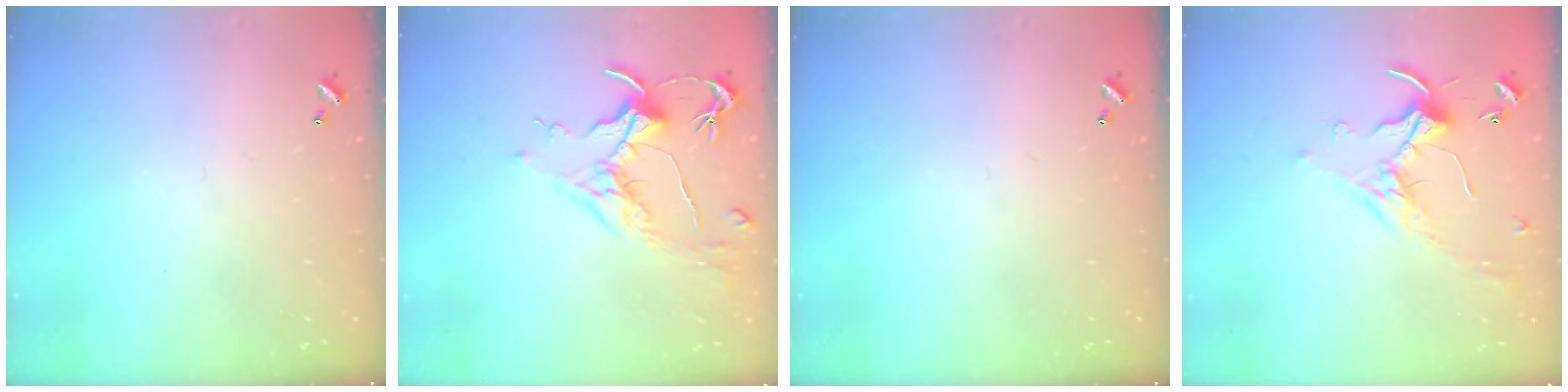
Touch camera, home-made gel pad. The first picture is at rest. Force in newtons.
{"total": 1.7, "press": 1.4, "slide": 0.9}
{"total": 0.0}
{"total": 0.0}